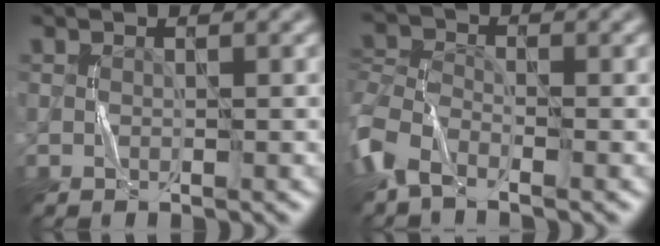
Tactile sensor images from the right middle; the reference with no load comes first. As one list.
[{"total": 4.4, "force": [-2.9, 2.0, 2.6], "torque": [-0.058, -0.004, -0.075]}]